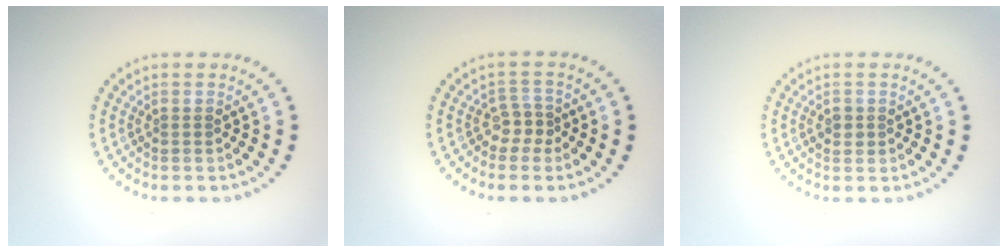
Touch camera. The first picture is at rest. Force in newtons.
{"total": 1.8, "press": 1.3, "slide": 1.3}
{"total": 1.2, "press": 1.1, "slide": 0.4}